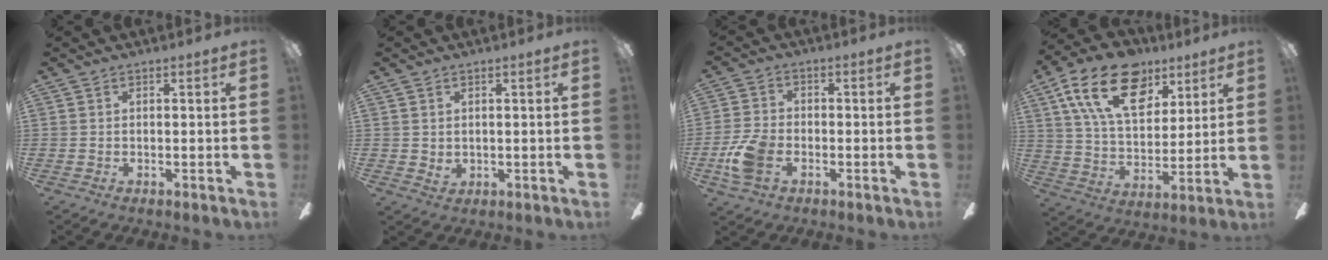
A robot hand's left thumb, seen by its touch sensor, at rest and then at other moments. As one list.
[{"total": 1.7, "force": [1.0, 1.3, 0.5], "torque": [-0.002, -0.002, 0.017]}, {"total": 8.9, "force": [-3.0, 5.9, 5.9], "torque": [-0.130, 0.012, -0.054]}, {"total": 20.9, "force": [10.9, 12.4, 12.8], "torque": [-0.212, -0.037, 0.195]}]